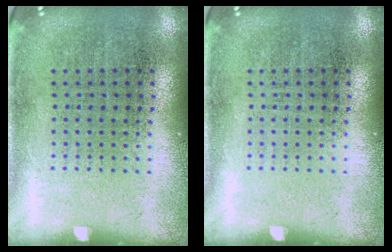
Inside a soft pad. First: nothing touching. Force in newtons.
{"total": 0.0}